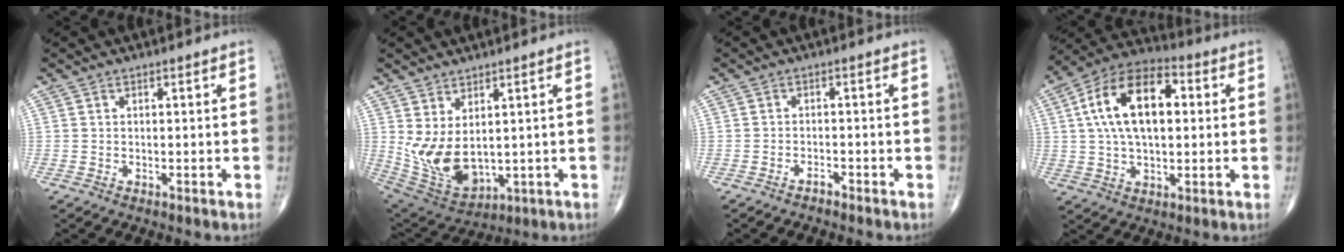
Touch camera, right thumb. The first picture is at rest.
{"total": 11.1, "force": [1.5, 6.0, 9.2], "torque": [-0.169, -0.024, 0.056]}
{"total": 1.2, "force": [-1.1, 0.2, 0.3], "torque": [-0.005, 0.008, -0.021]}
{"total": 17.1, "force": [3.0, 9.4, 14.0], "torque": [-0.242, 0.023, 0.045]}